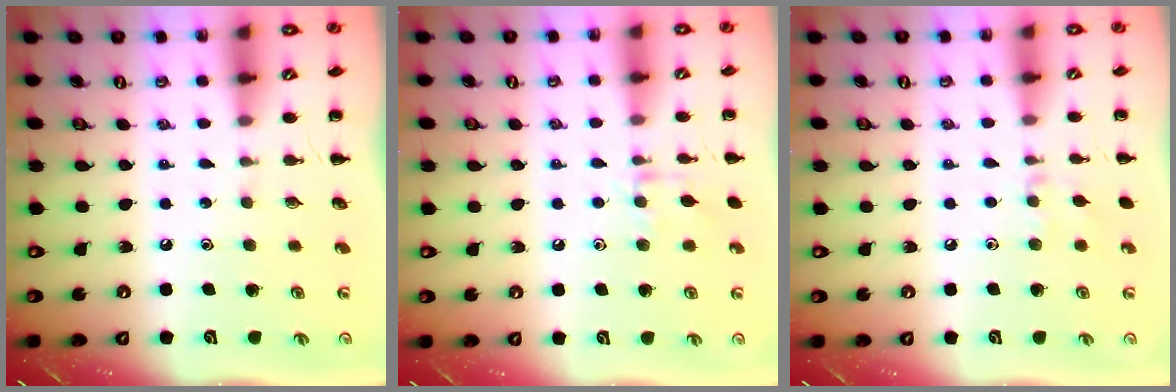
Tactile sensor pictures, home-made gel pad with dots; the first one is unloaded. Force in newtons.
{"total": 7.1, "press": 7.0, "slide": 1.3}
{"total": 6.5, "press": 6.1, "slide": 2.0}